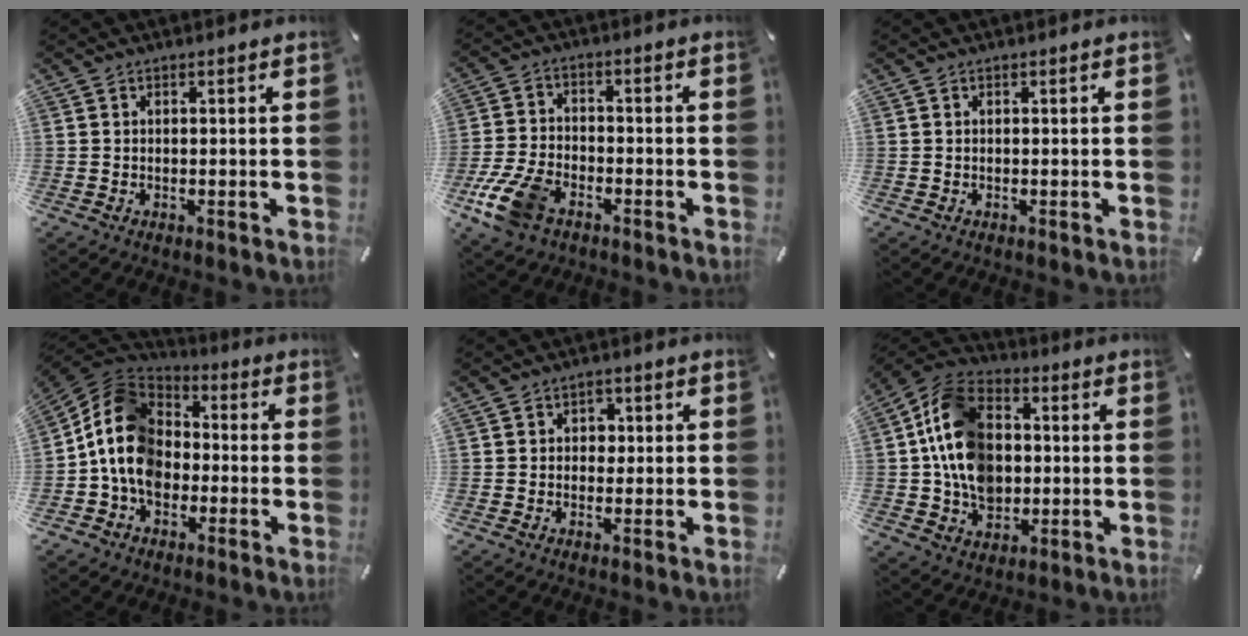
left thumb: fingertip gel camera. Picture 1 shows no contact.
{"total": 10.5, "force": [-5.7, 6.2, 6.3], "torque": [-0.139, 0.019, -0.106]}
{"total": 0.0}
{"total": 14.4, "force": [-2.7, 11.7, 8.0], "torque": [-0.185, 0.026, -0.053]}
{"total": 2.8, "force": [-0.1, 2.5, 1.4], "torque": [-0.006, -0.001, -0.012]}
{"total": 15.8, "force": [-0.2, 12.7, 9.5], "torque": [-0.212, 0.015, -0.004]}